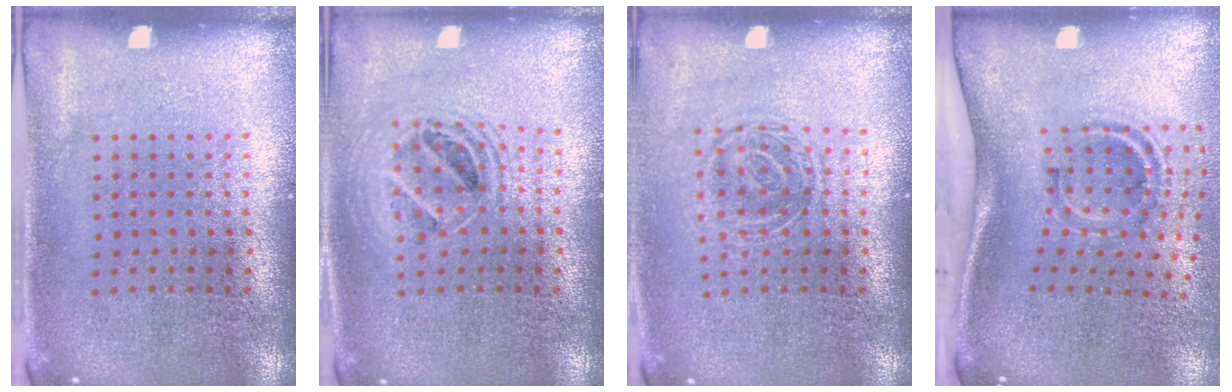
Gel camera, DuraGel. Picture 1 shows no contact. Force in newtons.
{"total": 1.4, "press": 1.2, "slide": 0.7}
{"total": 1.3, "press": 1.1, "slide": 0.7}
{"total": 2.1, "press": 1.2, "slide": 1.7}